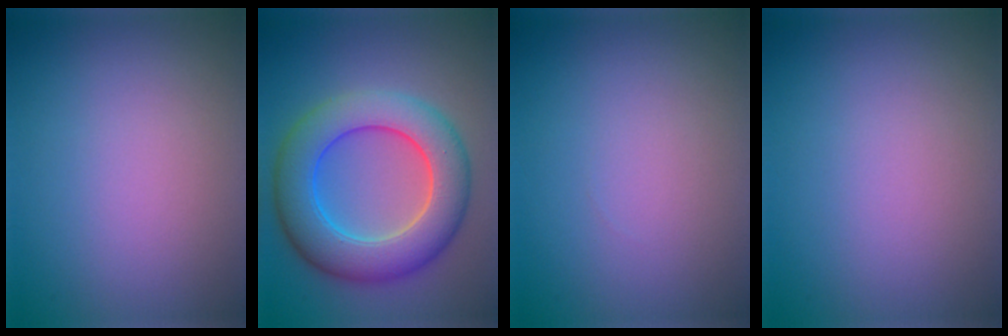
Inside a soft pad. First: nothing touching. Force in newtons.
{"total": 8.8, "press": 8.8, "slide": 0.2}
{"total": 0.0}
{"total": 0.0}